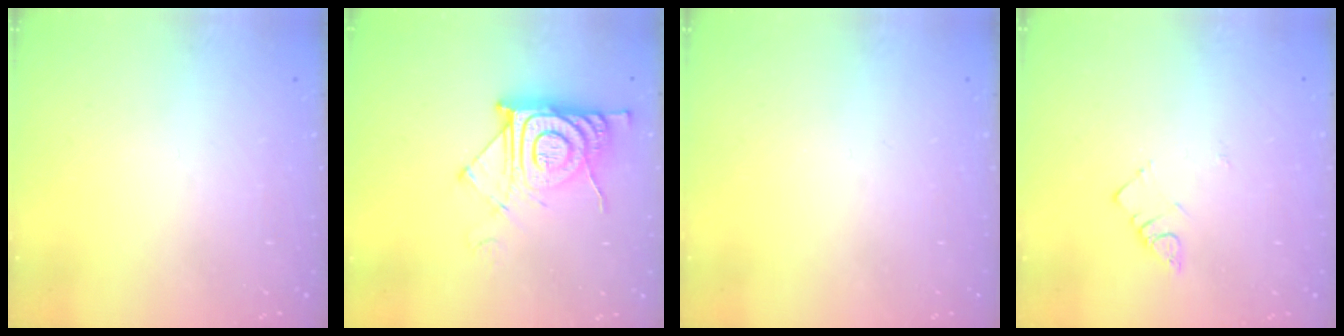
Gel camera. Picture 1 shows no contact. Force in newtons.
{"total": 14.0, "press": 14.0, "slide": 1.1}
{"total": 0.0}
{"total": 3.3, "press": 3.3, "slide": 0.5}